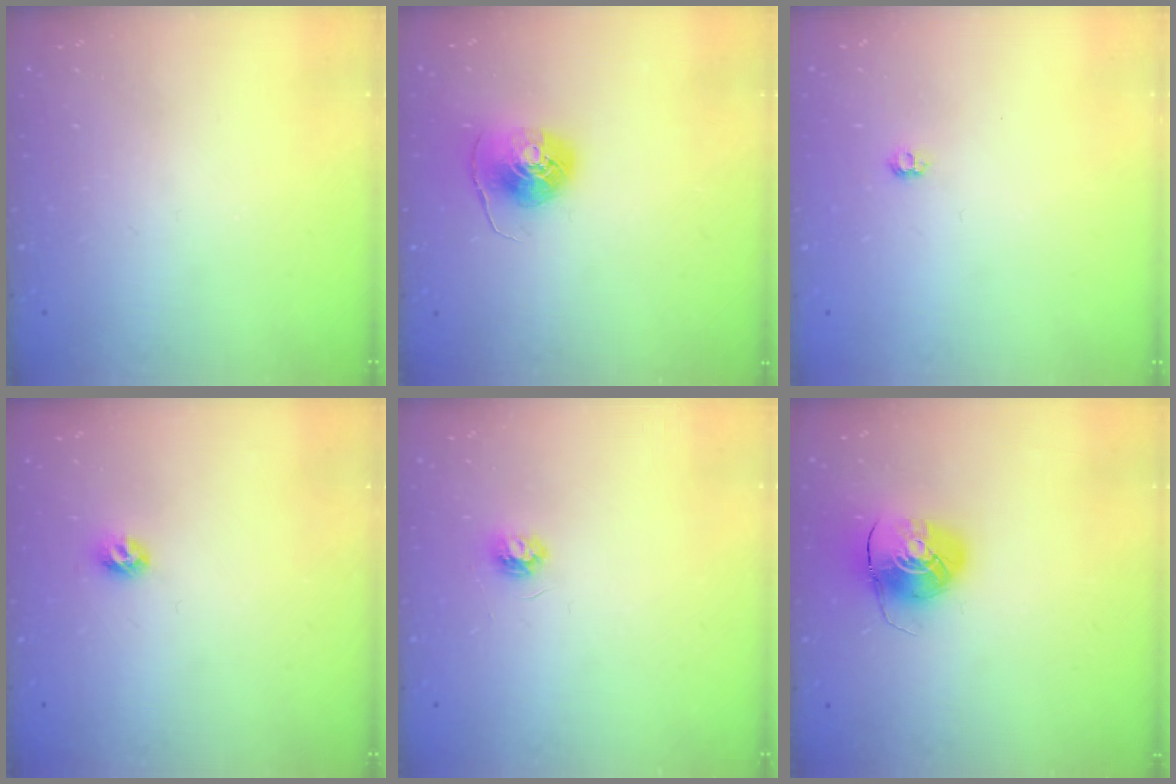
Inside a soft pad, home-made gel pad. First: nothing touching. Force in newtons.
{"total": 8.1, "press": 8.1, "slide": 0.4}
{"total": 3.9, "press": 3.8, "slide": 0.5}
{"total": 5.9, "press": 5.9, "slide": 0.8}
{"total": 3.7, "press": 3.7, "slide": 0.5}
{"total": 9.1, "press": 9.1, "slide": 0.5}